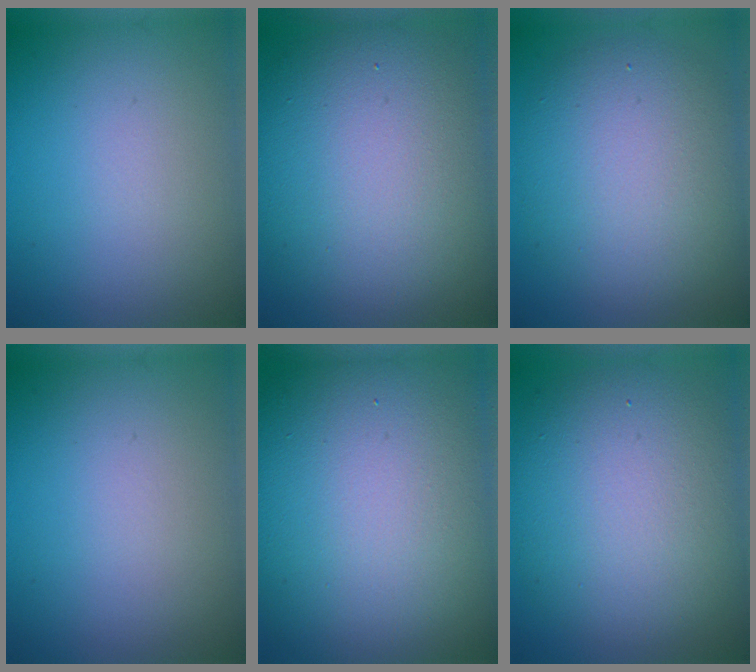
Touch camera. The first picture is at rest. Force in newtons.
{"total": 12.9, "press": 12.9, "slide": 0.7}
{"total": 7.6, "press": 7.6, "slide": 0.6}
{"total": 0.0}
{"total": 17.8, "press": 17.7, "slide": 1.1}
{"total": 10.1, "press": 10.1, "slide": 0.6}